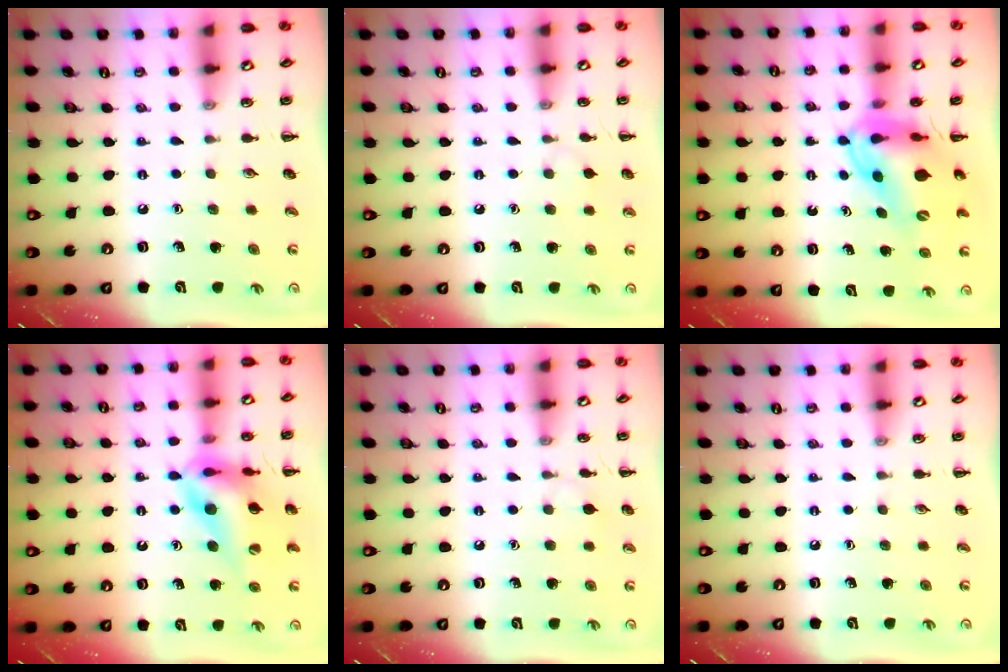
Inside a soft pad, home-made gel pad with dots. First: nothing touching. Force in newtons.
{"total": 4.8, "press": 4.6, "slide": 1.4}
{"total": 12.3, "press": 11.8, "slide": 3.4}
{"total": 15.1, "press": 14.4, "slide": 4.5}
{"total": 5.4, "press": 5.1, "slide": 1.8}
{"total": 0.0}